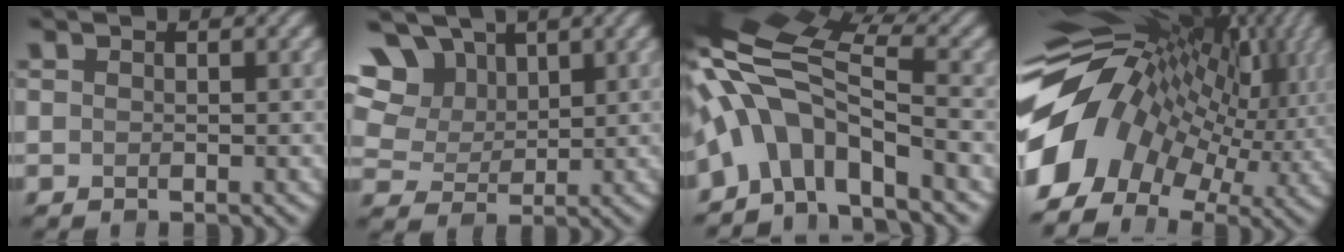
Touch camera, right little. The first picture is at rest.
{"total": 13.4, "force": [6.8, 9.3, 6.8], "torque": [-0.157, 0.038, 0.115]}
{"total": 8.7, "force": [-3.2, 3.8, 7.1], "torque": [-0.123, 0.021, -0.077]}
{"total": 13.7, "force": [0.5, 9.6, 9.8], "torque": [-0.197, 0.011, 0.011]}